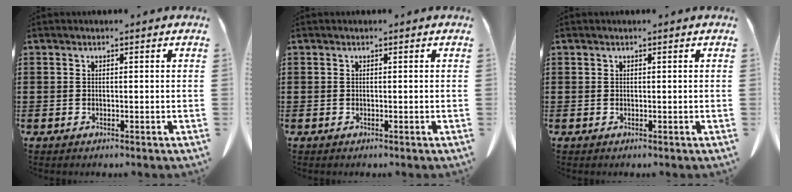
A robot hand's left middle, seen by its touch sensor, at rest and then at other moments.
{"total": 0.0}
{"total": 0.0}